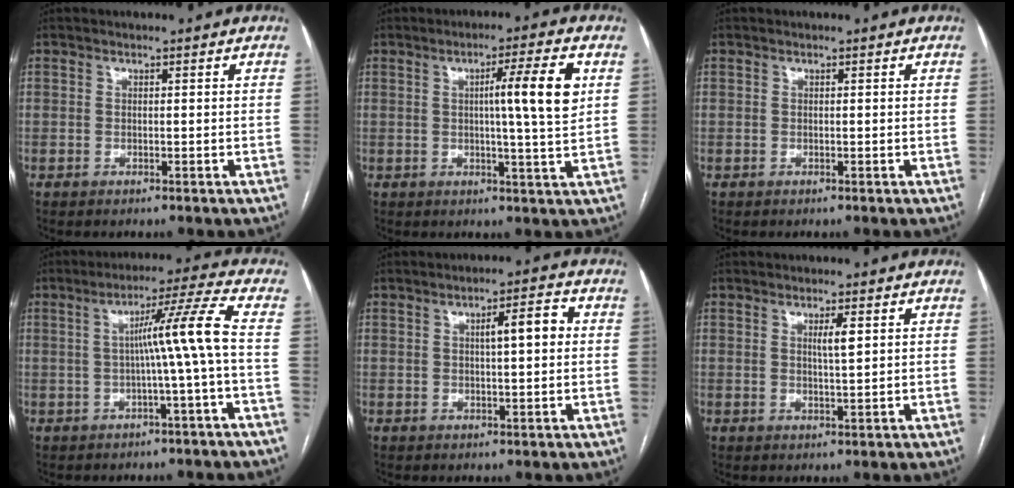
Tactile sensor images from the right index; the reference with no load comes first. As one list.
[{"total": 8.5, "force": [1.8, -0.7, 8.3], "torque": [-0.127, 0.001, 0.026]}, {"total": 0.0}, {"total": 8.0, "force": [-0.6, -2.0, 7.7], "torque": [-0.121, 0.016, -0.005]}, {"total": 5.1, "force": [0.9, 0.9, 4.9], "torque": [-0.076, 0.013, 0.013]}, {"total": 2.4, "force": [0.8, 0.0, 2.3], "torque": [-0.041, -0.004, 0.014]}]